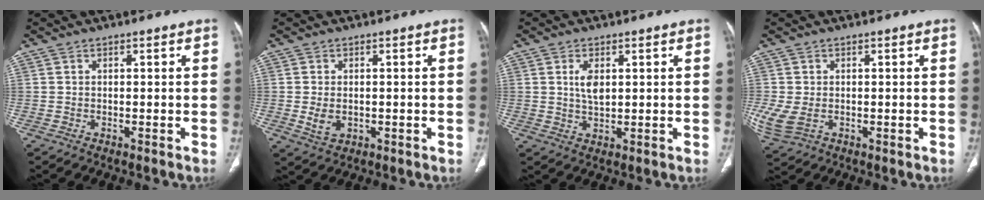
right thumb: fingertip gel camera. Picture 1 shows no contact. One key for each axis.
{"total": 3.8, "fx": -0.4, "fy": 2.6, "fz": 2.7, "tx": -0.049, "ty": -0.004, "tz": 0.001}
{"total": 4.2, "fx": 1.1, "fy": 2.2, "fz": 3.4, "tx": -0.061, "ty": -0.007, "tz": 0.024}
{"total": 6.3, "fx": -0.9, "fy": 4.3, "fz": 4.4, "tx": -0.117, "ty": -0.003, "tz": -0.007}